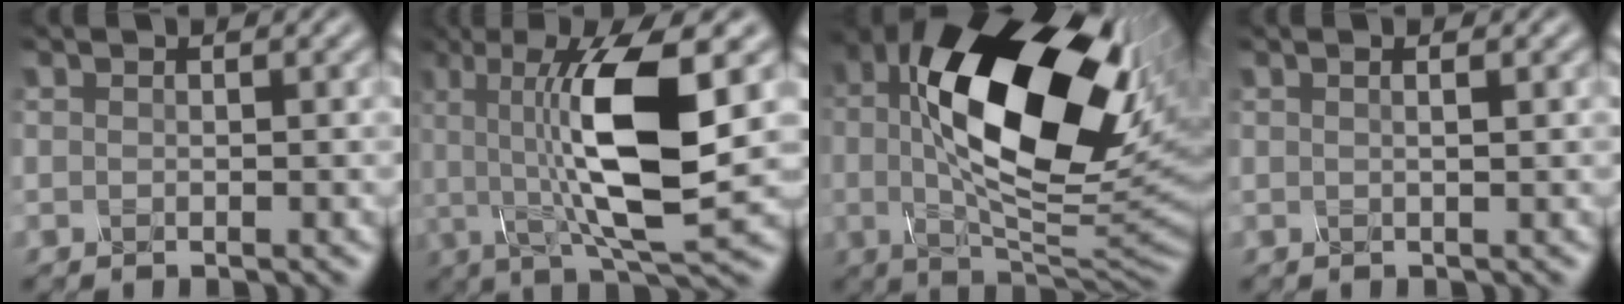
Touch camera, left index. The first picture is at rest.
{"total": 11.0, "force": [1.1, 2.8, 10.6], "torque": [-0.177, -0.001, 0.021]}
{"total": 18.2, "force": [3.7, 8.7, 15.6], "torque": [-0.254, -0.004, 0.057]}
{"total": 1.6, "force": [0.6, 0.6, 1.4], "torque": [-0.008, 0.001, -0.005]}